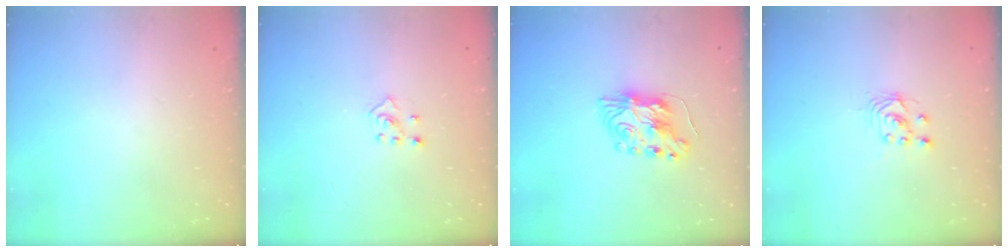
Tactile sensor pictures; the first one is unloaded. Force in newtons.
{"total": 3.9, "press": 3.8, "slide": 0.8}
{"total": 8.6, "press": 8.6, "slide": 0.5}
{"total": 2.7, "press": 2.7, "slide": 0.2}